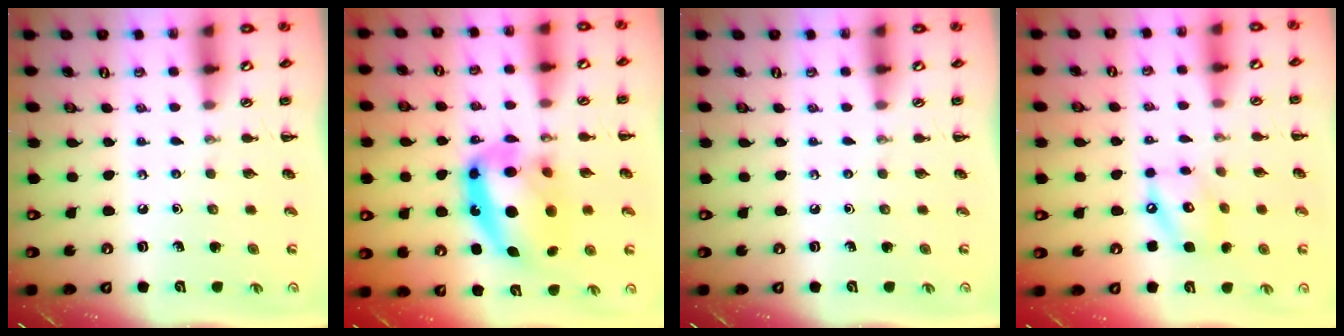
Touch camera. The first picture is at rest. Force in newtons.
{"total": 17.8, "press": 17.2, "slide": 4.5}
{"total": 0.0}
{"total": 9.9, "press": 9.8, "slide": 1.4}